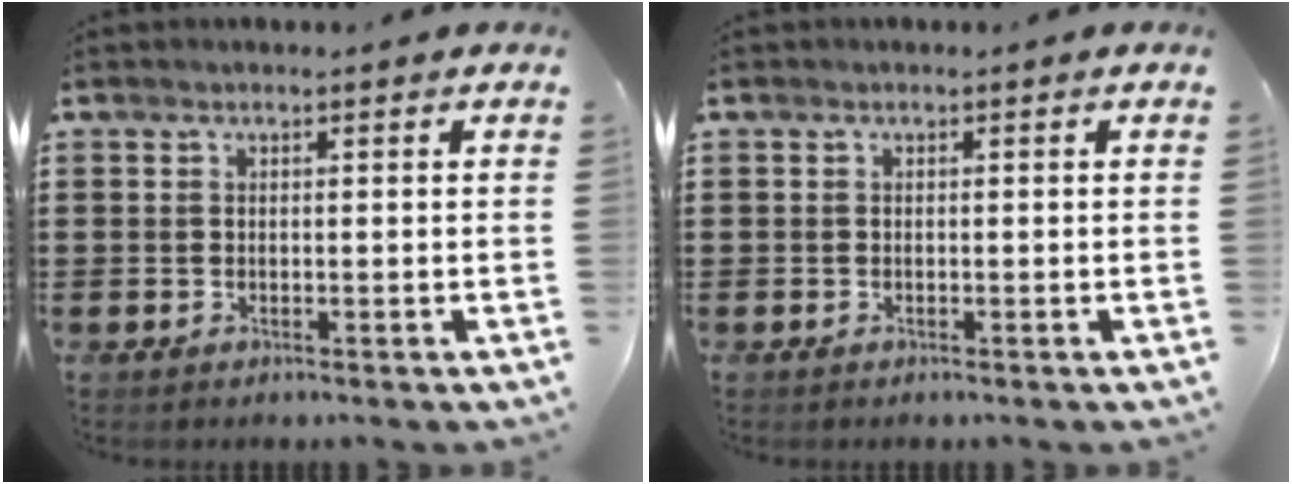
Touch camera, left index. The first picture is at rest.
{"total": 0.0}